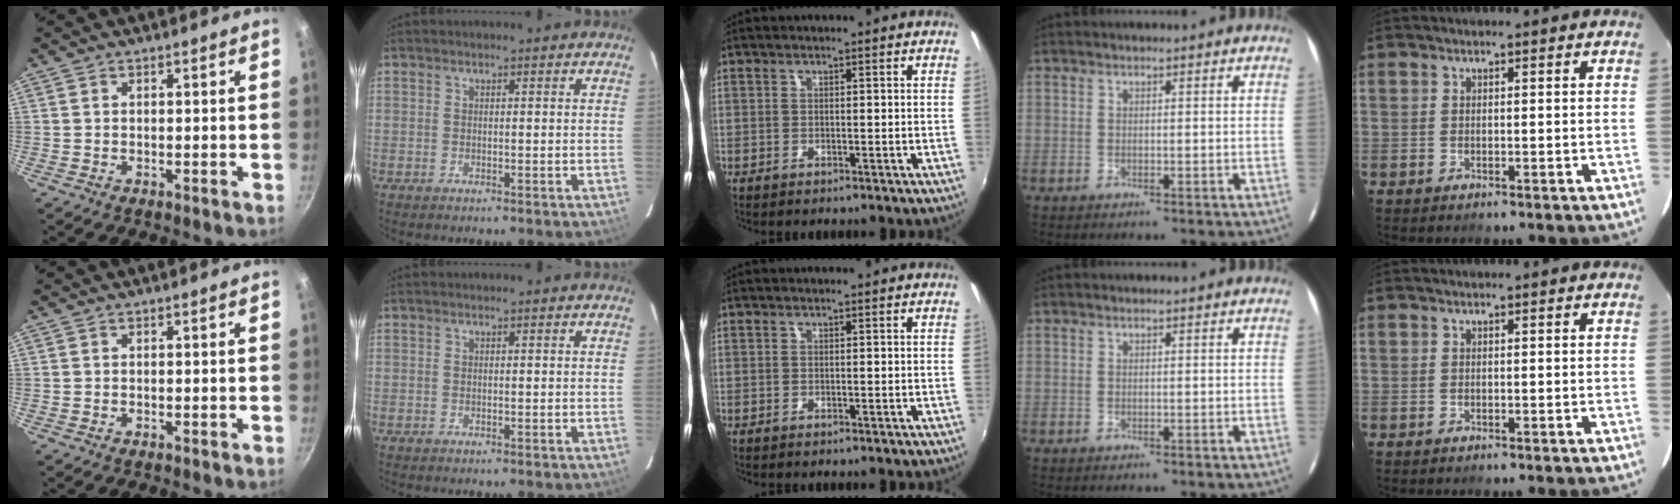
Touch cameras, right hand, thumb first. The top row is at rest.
{}